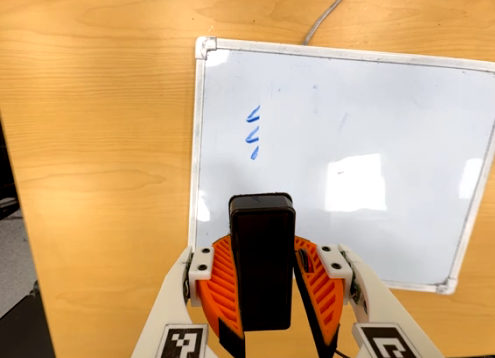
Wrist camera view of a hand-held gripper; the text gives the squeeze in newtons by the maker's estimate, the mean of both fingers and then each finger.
{"total": 8.1, "left": 8.7, "right": 7.4}